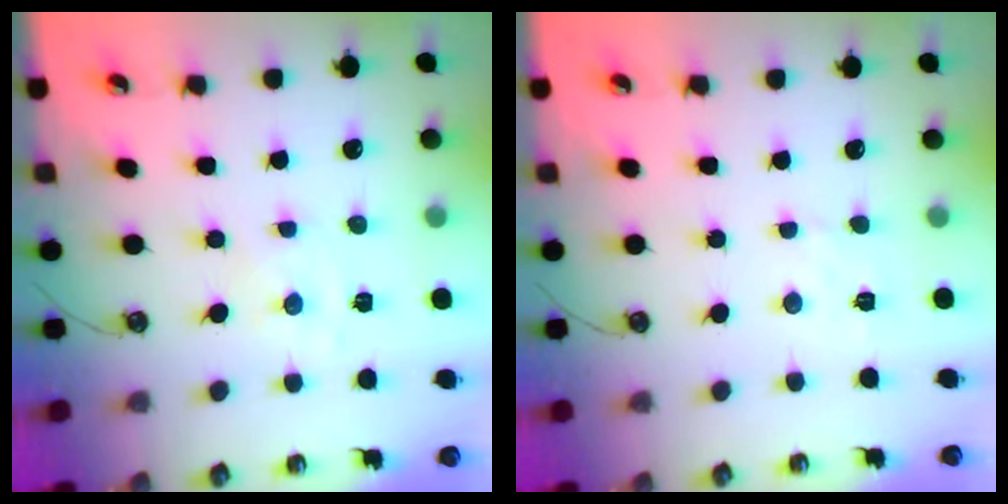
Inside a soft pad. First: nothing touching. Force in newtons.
{"total": 1.6, "press": 1.5, "slide": 0.4}